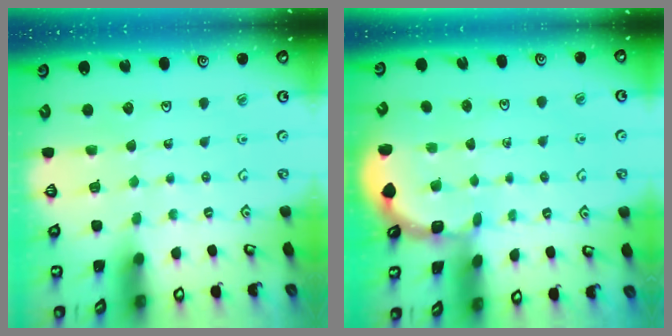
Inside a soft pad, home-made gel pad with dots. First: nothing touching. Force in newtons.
{"total": 1.6, "press": 1.6, "slide": 0.2}